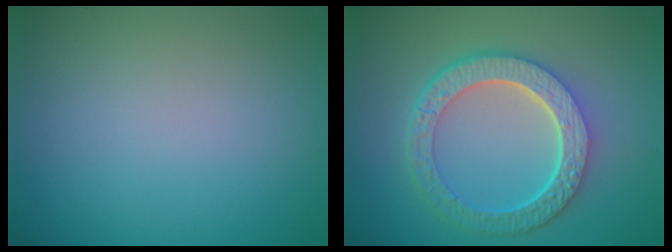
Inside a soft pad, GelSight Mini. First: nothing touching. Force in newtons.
{"total": 6.8, "press": 5.0, "slide": 4.6}